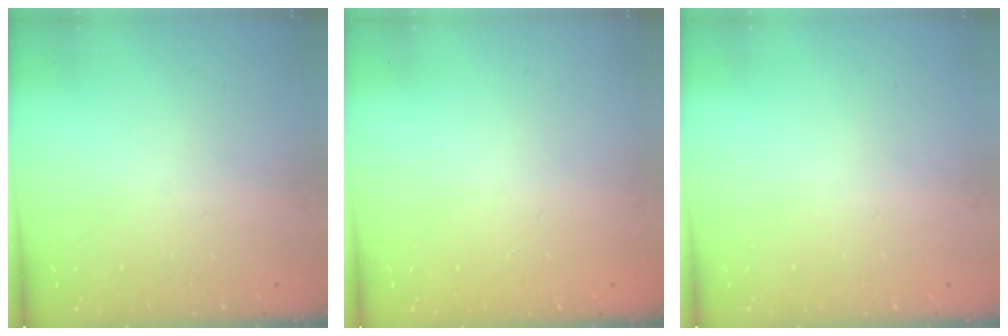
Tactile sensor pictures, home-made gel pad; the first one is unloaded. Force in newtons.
{"total": 0.0}
{"total": 0.0}